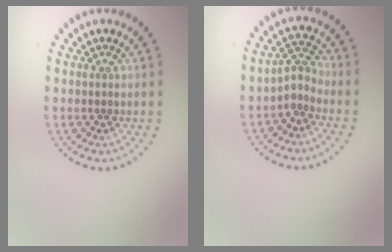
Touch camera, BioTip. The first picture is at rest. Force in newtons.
{"total": 2.1, "press": 1.5, "slide": 1.4}